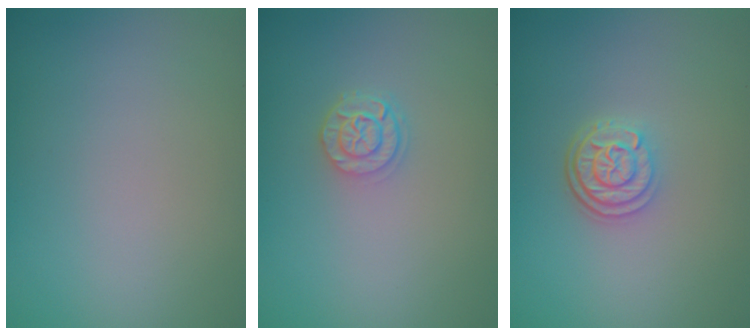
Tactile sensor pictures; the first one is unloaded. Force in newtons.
{"total": 2.2, "press": 1.8, "slide": 1.2}
{"total": 3.0, "press": 2.4, "slide": 1.8}